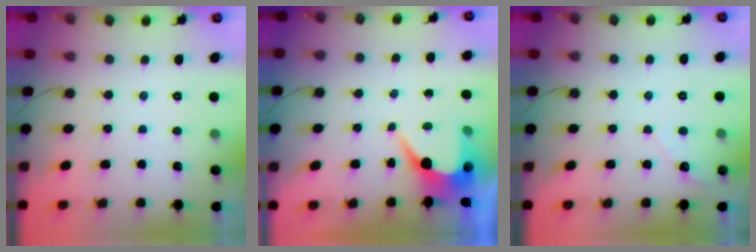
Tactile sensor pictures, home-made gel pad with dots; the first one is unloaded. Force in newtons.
{"total": 6.5, "press": 6.5, "slide": 0.5}
{"total": 2.7, "press": 2.7, "slide": 0.2}